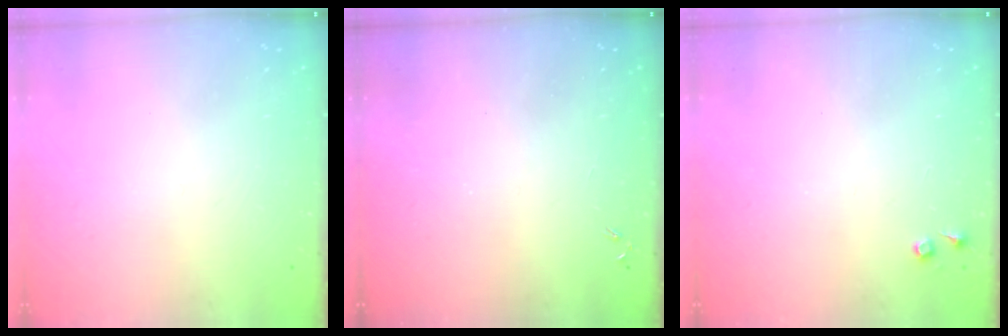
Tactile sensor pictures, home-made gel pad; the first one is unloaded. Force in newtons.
{"total": 0.0}
{"total": 3.8, "press": 3.7, "slide": 0.6}